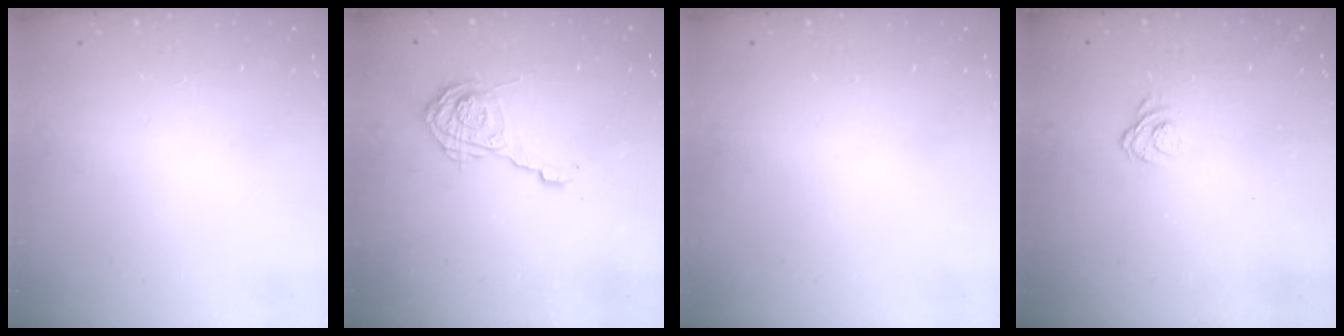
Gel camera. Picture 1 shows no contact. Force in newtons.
{"total": 11.2, "press": 11.2, "slide": 1.3}
{"total": 0.0}
{"total": 5.1, "press": 4.9, "slide": 1.3}